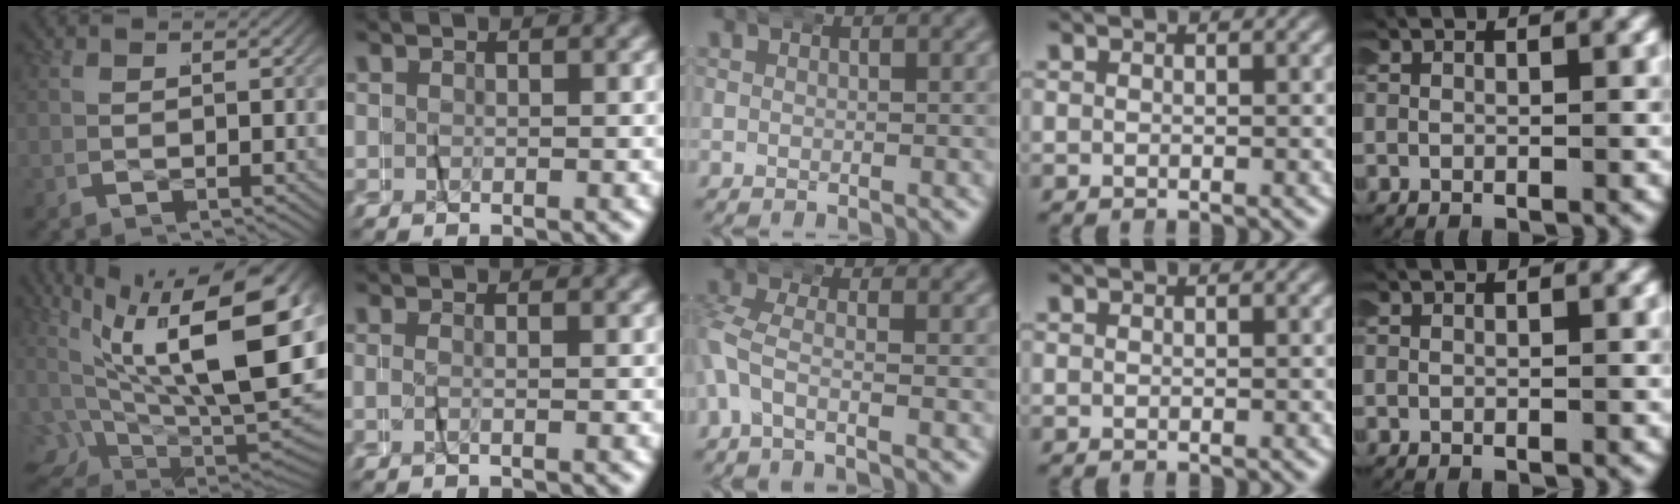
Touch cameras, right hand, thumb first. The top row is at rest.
{"thumb": {"total": 19.7, "force": [3.4, 10.0, 16.7], "torque": [-0.285, -0.051, 0.087]}, "index": {"total": 1.3, "force": [-0.8, -1.0, -0.1], "torque": [0.001, 0.001, -0.017]}, "middle": {"total": 2.7, "force": [-1.0, 1.2, 2.2], "torque": [-0.067, -0.002, -0.022]}}